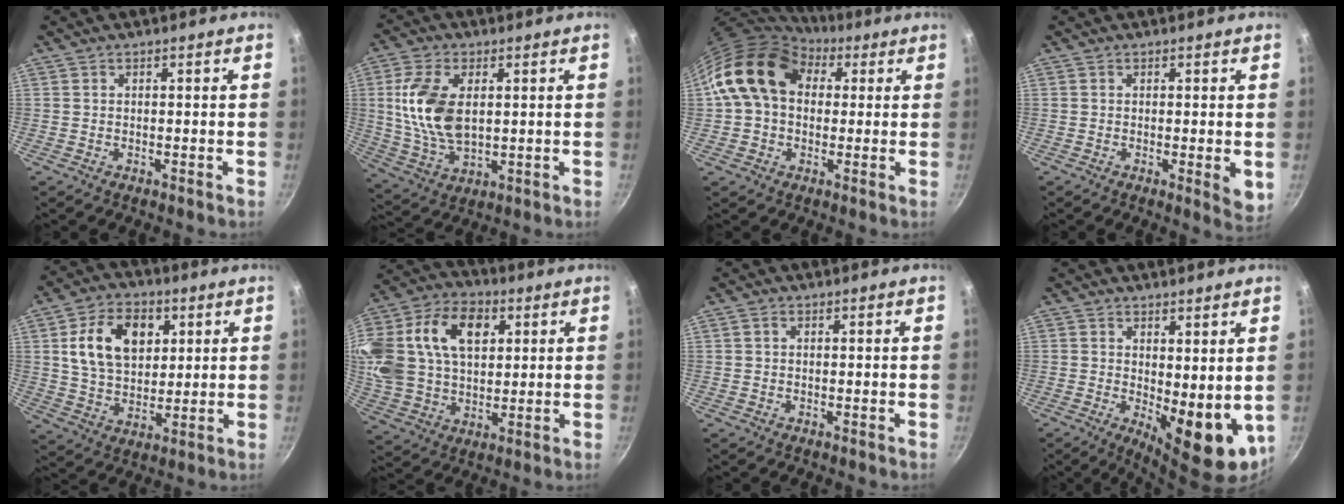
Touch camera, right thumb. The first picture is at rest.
{"total": 13.3, "force": [2.2, 7.6, 10.7], "torque": [-0.203, -0.012, 0.048]}
{"total": 14.9, "force": [4.4, 11.0, 9.1], "torque": [-0.128, 0.019, 0.064]}
{"total": 4.1, "force": [-0.2, 0.8, 4.0], "torque": [-0.052, -0.015, -0.004]}
{"total": 14.3, "force": [4.1, 9.8, 9.6], "torque": [-0.139, -0.005, 0.069]}
{"total": 26.4, "force": [8.2, 17.8, 17.8], "torque": [-0.381, 0.027, 0.142]}
{"total": 0.8, "force": [0.3, 0.6, 0.5], "torque": [-0.009, 0.004, 0.004]}
{"total": 11.0, "force": [0.7, 4.8, 9.9], "torque": [-0.113, -0.023, 0.023]}